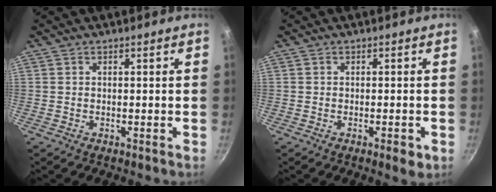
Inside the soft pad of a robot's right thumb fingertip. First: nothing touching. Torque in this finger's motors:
{"motor_torque": [-0.17, 0.10, -0.31, 0.15, -0.01]}